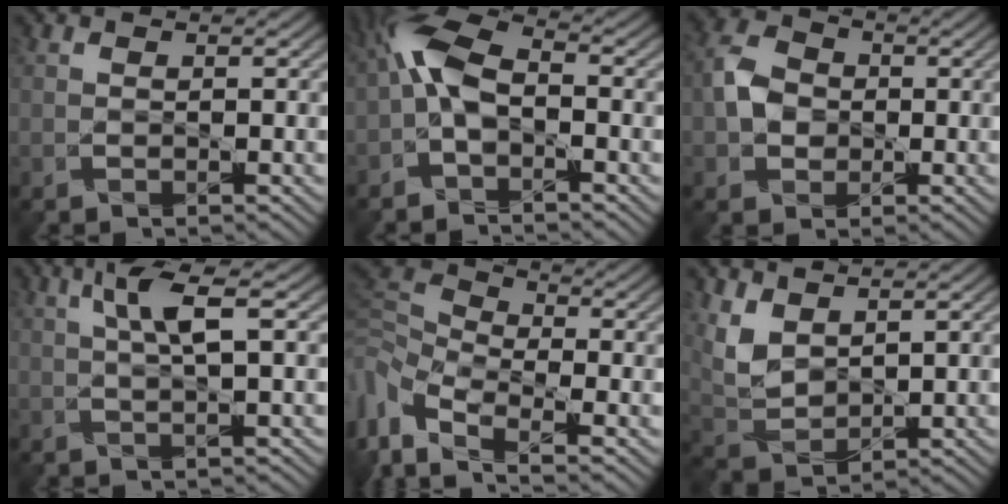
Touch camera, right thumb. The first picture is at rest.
{"total": 7.4, "force": [-1.5, 3.5, 6.4], "torque": [-0.157, 0.019, -0.045]}
{"total": 5.0, "force": [-0.4, 4.0, 2.9], "torque": [-0.073, 0.010, -0.016]}
{"total": 4.2, "force": [1.4, -0.1, 4.0], "torque": [-0.094, 0.012, 0.029]}
{"total": 9.8, "force": [-3.9, 5.1, 7.4], "torque": [-0.218, -0.009, -0.074]}
{"total": 5.4, "force": [3.4, 2.7, 3.3], "torque": [-0.095, -0.004, 0.076]}